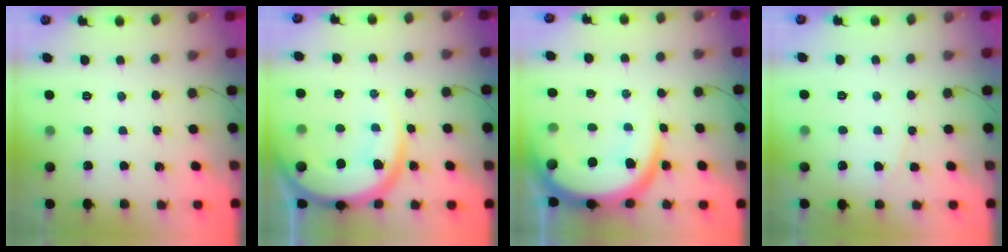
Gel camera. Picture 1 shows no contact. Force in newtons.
{"total": 14.3, "press": 14.2, "slide": 1.5}
{"total": 15.2, "press": 15.1, "slide": 1.9}
{"total": 3.8, "press": 3.8, "slide": 0.4}